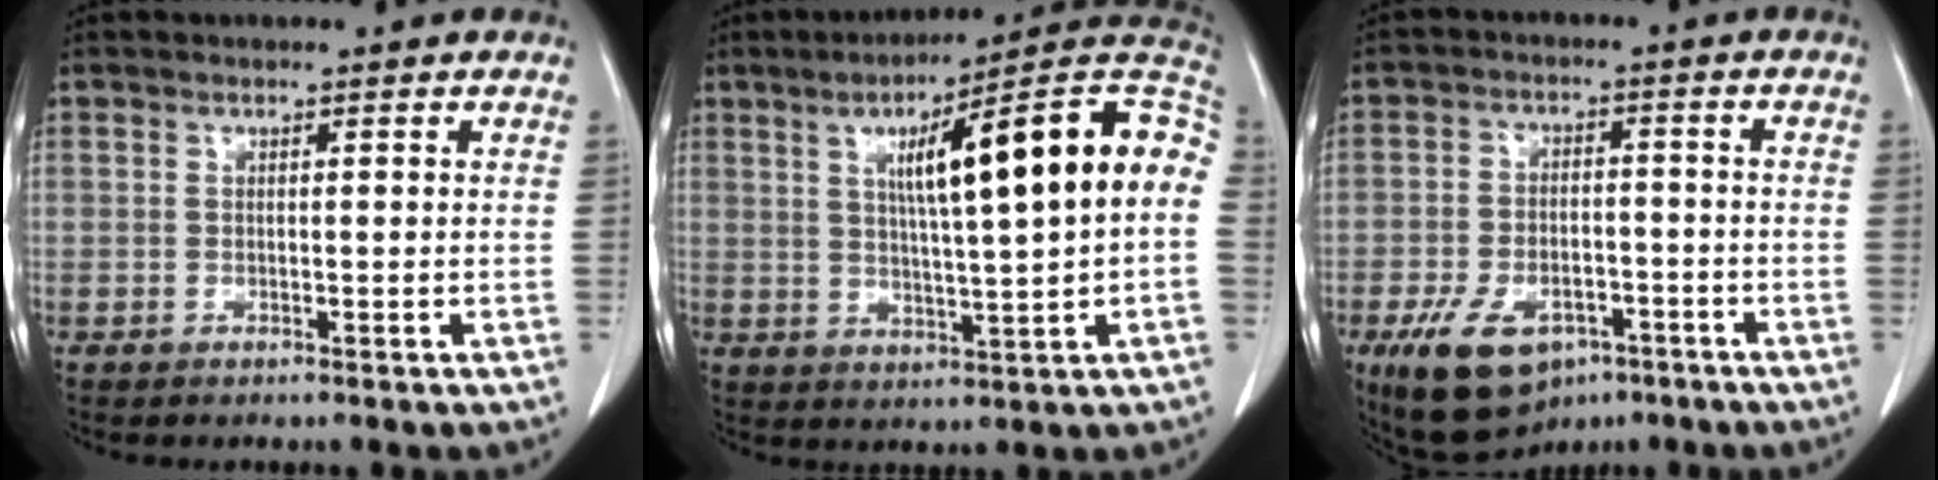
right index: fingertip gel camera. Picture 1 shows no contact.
{"total": 20.3, "force": [3.6, 1.6, 19.9], "torque": [-0.275, 0.041, 0.045]}
{"total": 12.3, "force": [-7.4, 6.5, 7.4], "torque": [-0.137, -0.002, -0.113]}